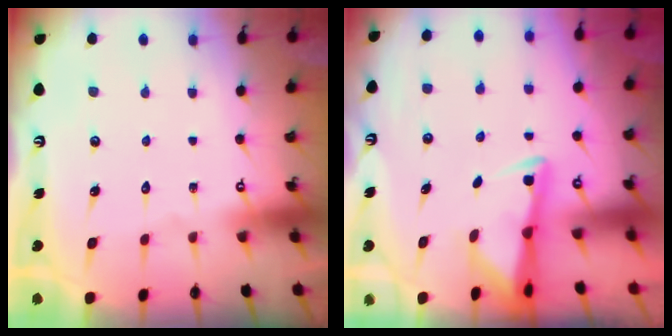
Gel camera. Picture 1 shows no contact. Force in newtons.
{"total": 2.9, "press": 2.9, "slide": 0.6}